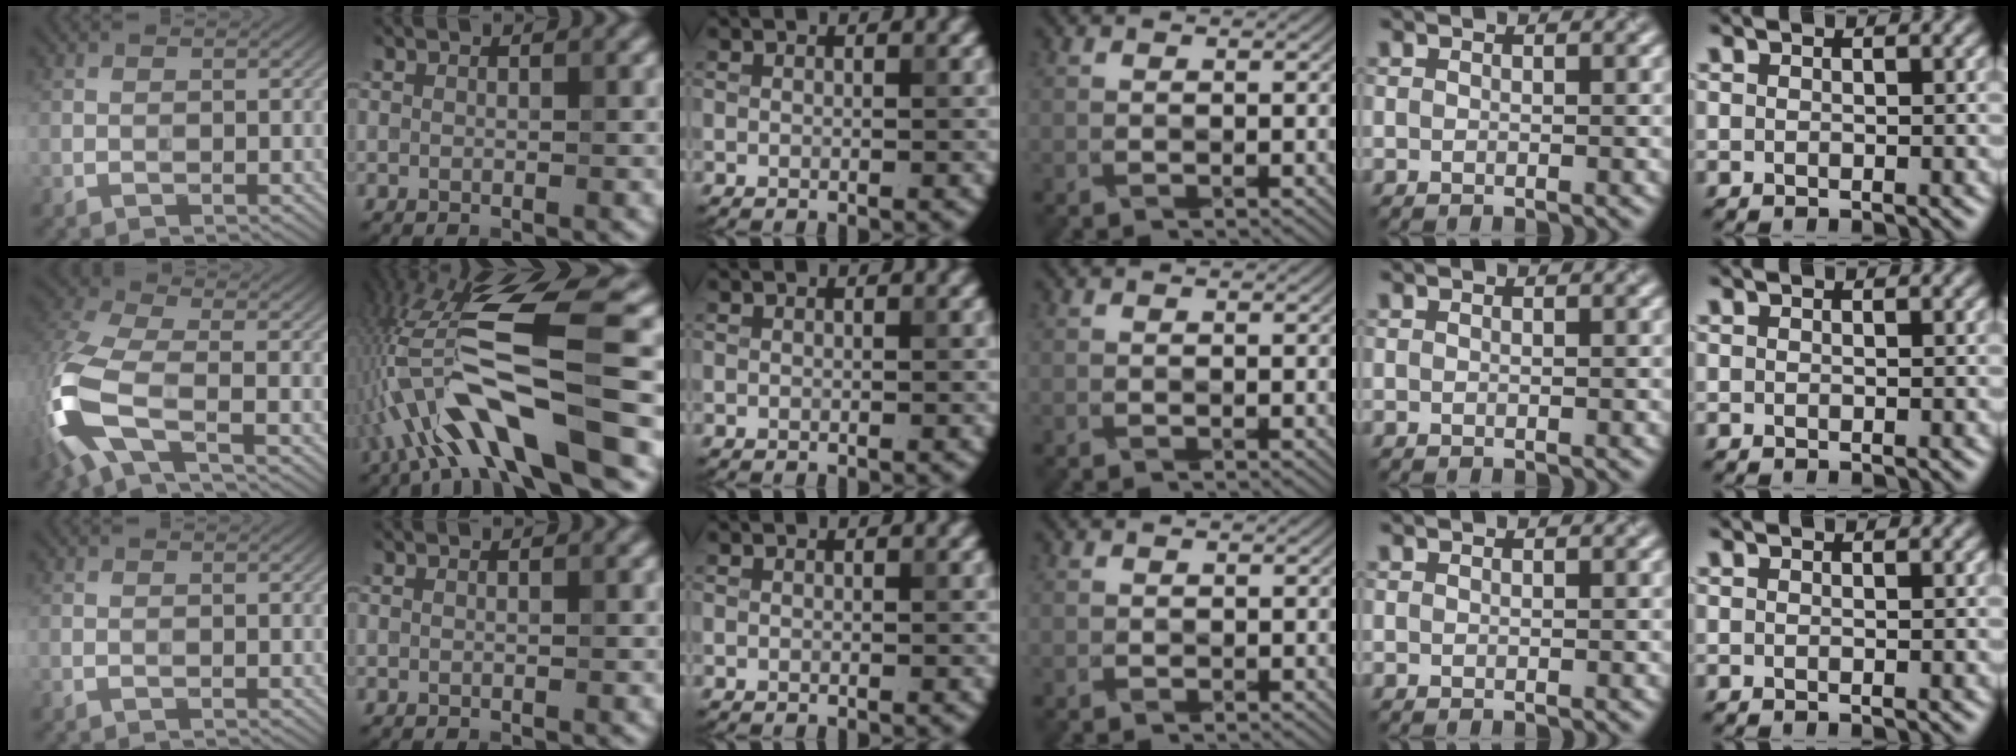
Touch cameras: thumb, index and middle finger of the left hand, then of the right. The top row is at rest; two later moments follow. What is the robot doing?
{"motion": "wrap", "object": "paper"}